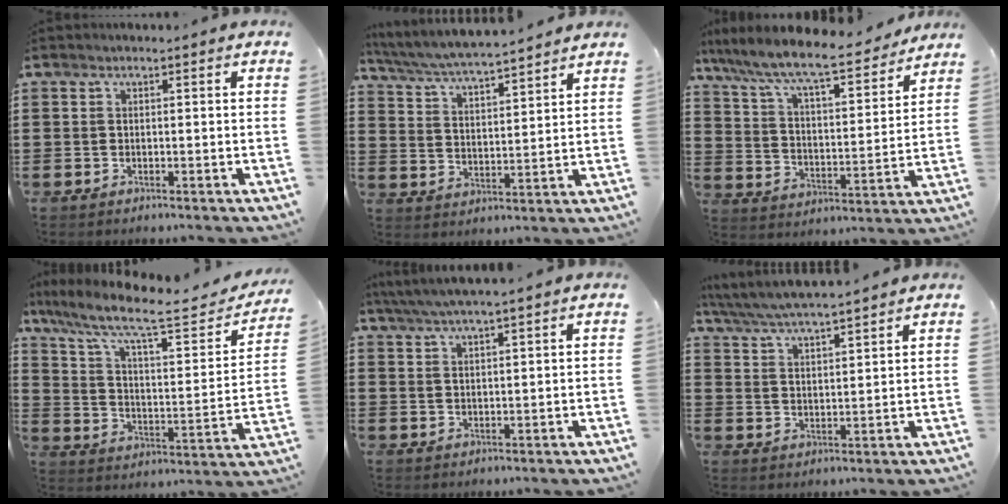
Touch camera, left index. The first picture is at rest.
{"total": 5.1, "force": [4.9, -0.3, 1.4], "torque": [-0.052, -0.034, 0.081]}
{"total": 8.7, "force": [7.7, 0.3, 4.0], "torque": [-0.110, -0.056, 0.125]}
{"total": 10.5, "force": [7.6, 2.1, 6.9], "torque": [-0.154, -0.044, 0.123]}
{"total": 3.6, "force": [3.0, -0.3, 2.0], "torque": [-0.046, -0.005, 0.055]}
{"total": 5.1, "force": [4.9, -0.1, 1.6], "torque": [-0.051, -0.028, 0.084]}